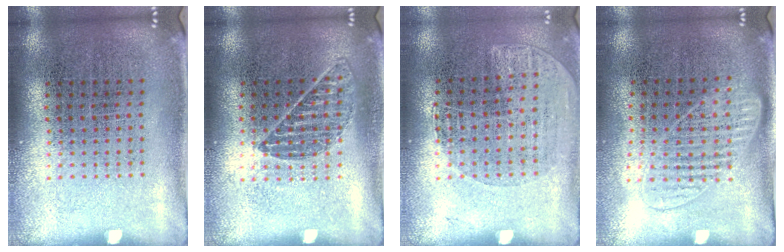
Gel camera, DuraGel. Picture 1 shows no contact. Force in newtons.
{"total": 0.9, "press": 0.8, "slide": 0.3}
{"total": 1.1, "press": 0.9, "slide": 0.6}
{"total": 1.3, "press": 1.2, "slide": 0.5}